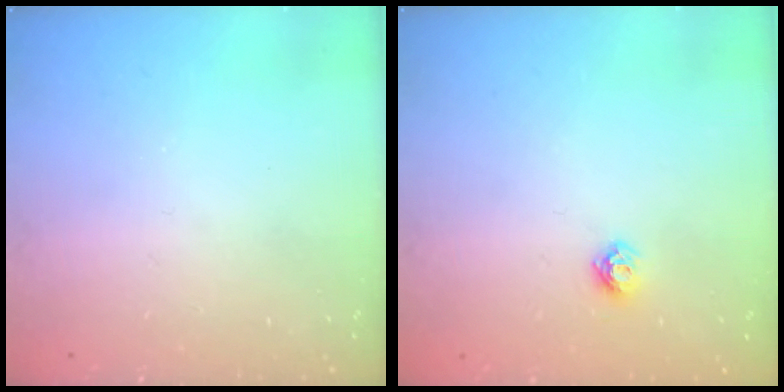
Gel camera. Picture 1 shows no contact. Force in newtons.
{"total": 5.8, "press": 5.8, "slide": 0.7}